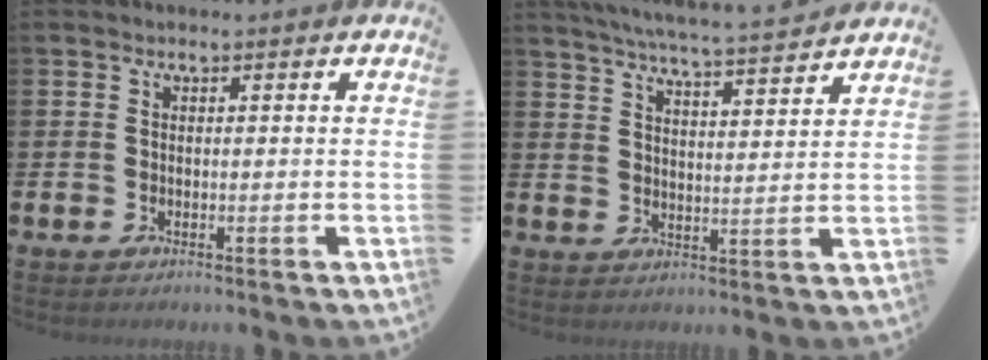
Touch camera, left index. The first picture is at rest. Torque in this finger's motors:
{"motor_torque": [0.94, -1.20, 0.47, 0.12]}